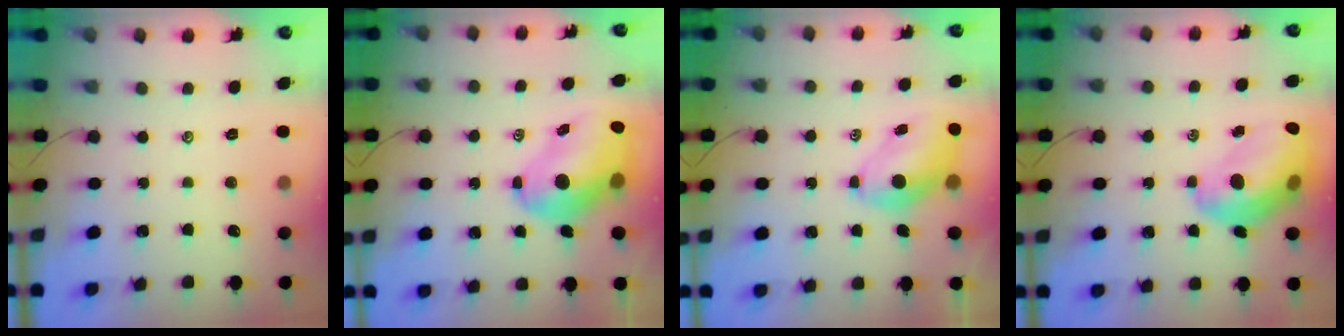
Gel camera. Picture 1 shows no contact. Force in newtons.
{"total": 10.2, "press": 9.8, "slide": 2.9}
{"total": 6.8, "press": 6.6, "slide": 1.7}
{"total": 14.2, "press": 13.7, "slide": 3.6}